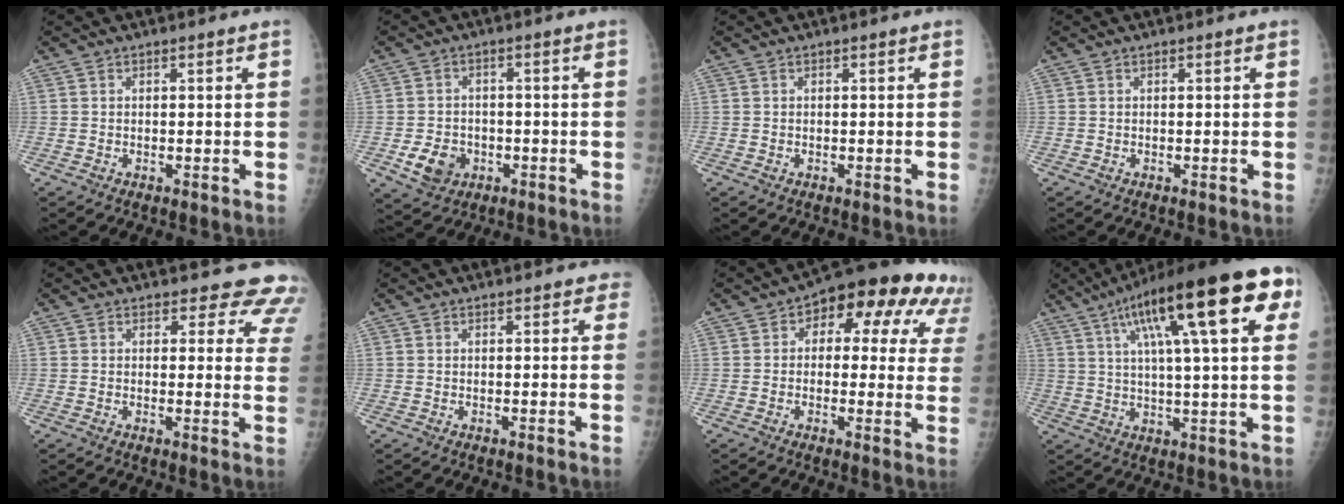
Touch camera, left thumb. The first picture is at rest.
{"total": 5.8, "force": [-2.0, 4.7, 2.7], "torque": [-0.032, 0.008, -0.027]}
{"total": 0.0}
{"total": 0.0}
{"total": 10.7, "force": [9.5, 4.4, 2.1], "torque": [0.035, -0.053, 0.075]}
{"total": 2.1, "force": [1.6, 1.2, 0.6], "torque": [0.022, -0.002, 0.009]}
{"total": 17.7, "force": [7.2, 9.7, 13.0], "torque": [-0.110, 0.017, 0.076]}
{"total": 25.2, "force": [10.3, 6.2, 22.1], "torque": [-0.324, 0.019, 0.151]}